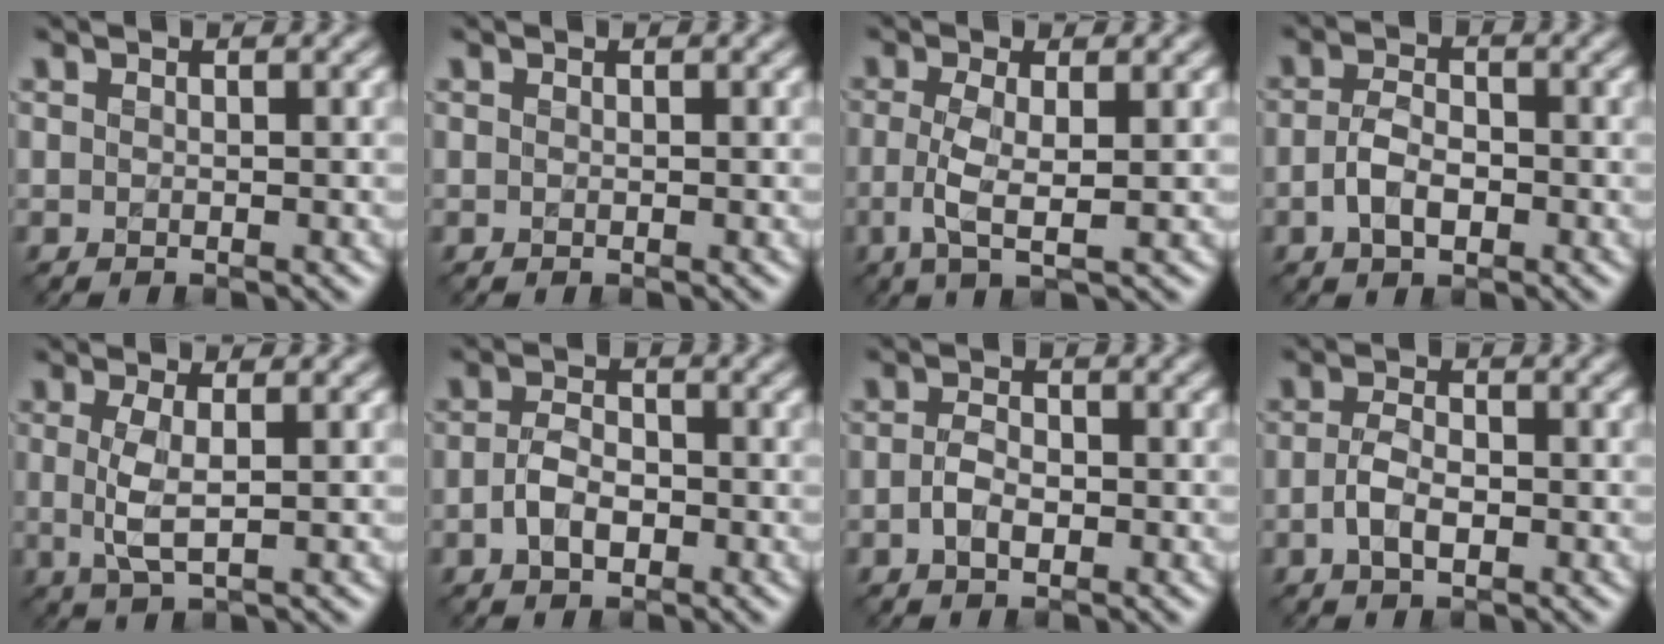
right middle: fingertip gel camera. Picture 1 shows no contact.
{"total": 0.0}
{"total": 3.4, "force": [-0.4, 0.9, 3.2], "torque": [-0.072, -0.008, -0.007]}
{"total": 3.1, "force": [-0.9, 1.8, 2.3], "torque": [-0.046, 0.001, -0.020]}
{"total": 3.0, "force": [0.1, 0.8, 2.9], "torque": [-0.065, -0.002, 0.003]}
{"total": 3.0, "force": [-0.8, 1.8, 2.2], "torque": [-0.042, 0.001, -0.017]}
{"total": 2.2, "force": [-0.6, 1.3, 1.7], "torque": [-0.036, -0.001, -0.013]}
{"total": 2.9, "force": [-0.7, 1.5, 2.3], "torque": [-0.047, -0.001, -0.016]}